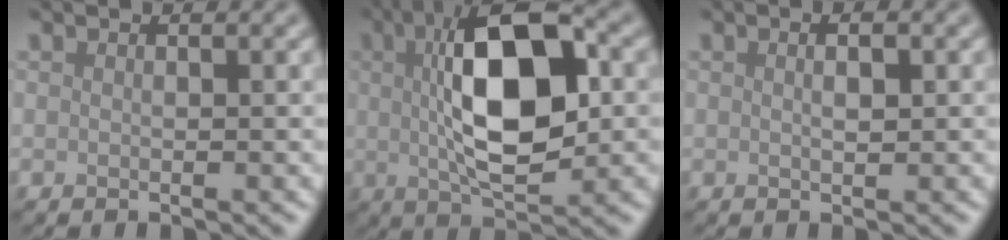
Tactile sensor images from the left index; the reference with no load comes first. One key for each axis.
{"total": 11.0, "fx": 1.2, "fy": 4.6, "fz": 10.0, "tx": -0.159, "ty": 0.013, "tz": 0.015}
{"total": 1.5, "fx": 0.3, "fy": 0.4, "fz": 1.4, "tx": -0.017, "ty": -0.002, "tz": 0.002}